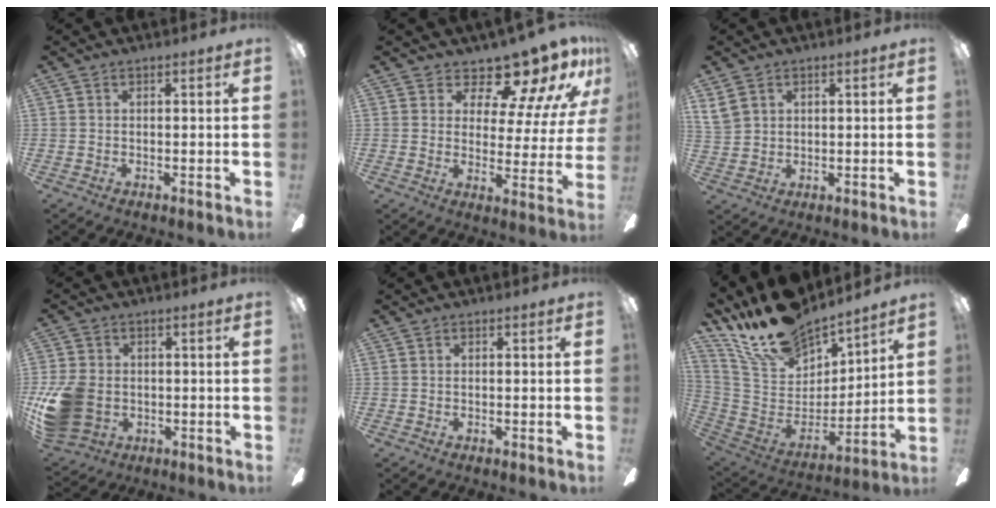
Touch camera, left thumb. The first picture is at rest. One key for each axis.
{"total": 14.2, "fx": 11.7, "fy": 4.9, "fz": 6.3, "tx": -0.100, "ty": -0.093, "tz": 0.199}
{"total": 4.6, "fx": 2.7, "fy": 3.2, "fz": 1.9, "tx": -0.037, "ty": 0.001, "tz": 0.054}
{"total": 12.9, "fx": -2.1, "fy": 10.2, "fz": 7.6, "tx": -0.168, "ty": 0.013, "tz": -0.036}
{"total": 0.0}
{"total": 18.6, "fx": 16.0, "fy": 6.9, "fz": 6.5, "tx": -0.146, "ty": -0.120, "tz": 0.293}